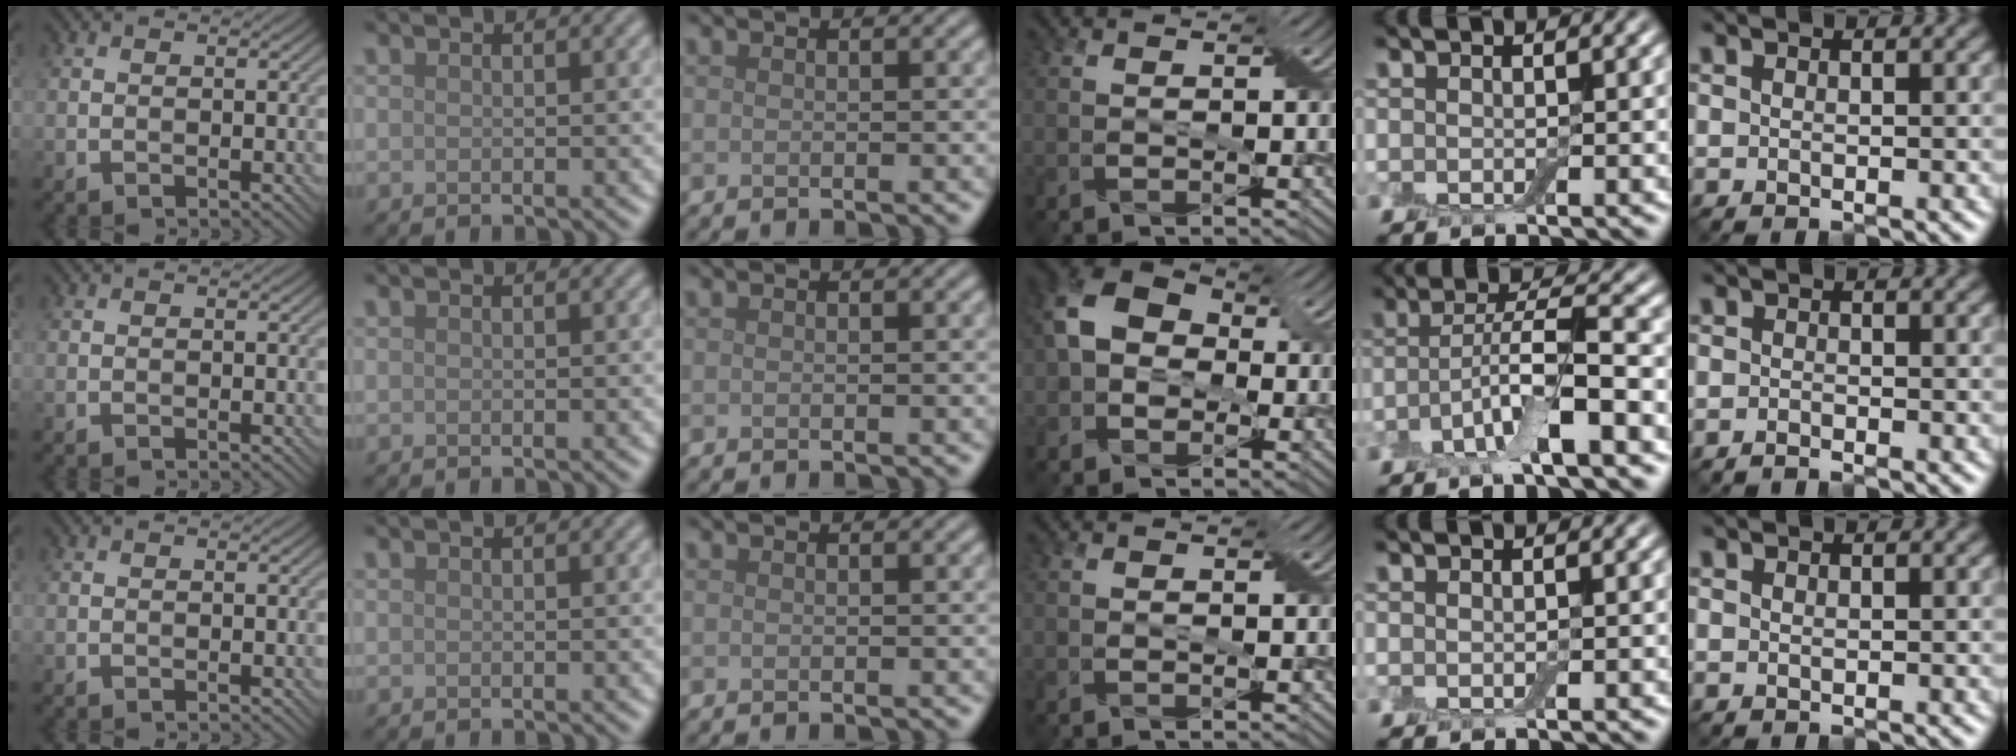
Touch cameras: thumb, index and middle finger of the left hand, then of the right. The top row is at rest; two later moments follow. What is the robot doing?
{"motion": "wipe", "object": "dish"}